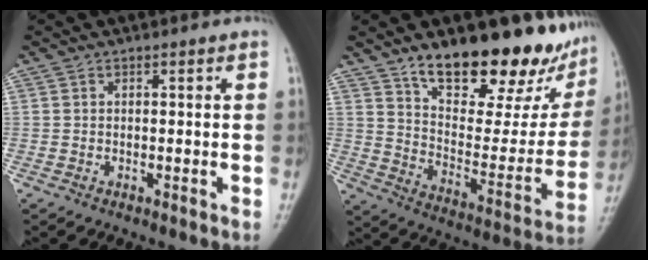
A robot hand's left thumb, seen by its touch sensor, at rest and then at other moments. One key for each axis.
{"total": 24.4, "fx": 16.7, "fy": 9.5, "fz": 15.0, "tx": -0.166, "ty": -0.084, "tz": 0.254}